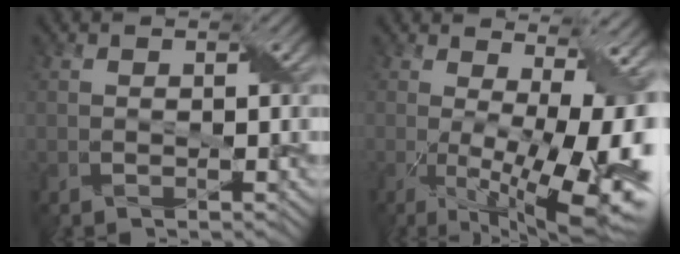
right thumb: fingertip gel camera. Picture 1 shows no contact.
{"total": 17.5, "force": [-1.3, 6.4, 16.2], "torque": [-0.197, -0.021, 0.000]}